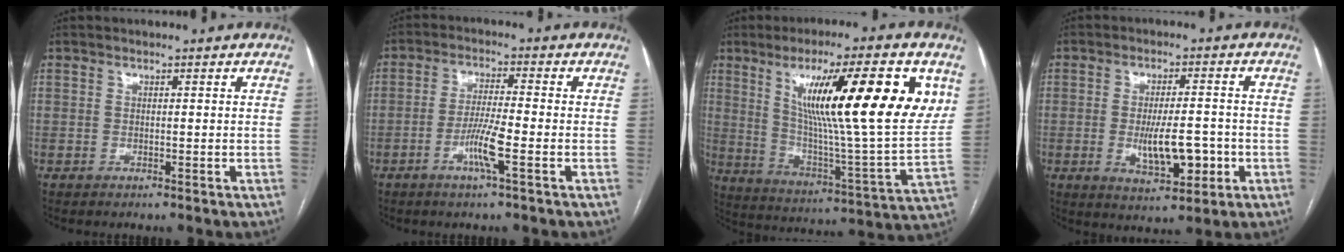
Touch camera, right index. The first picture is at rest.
{"total": 5.9, "force": [-2.4, -0.1, 5.4], "torque": [-0.105, -0.006, -0.046]}
{"total": 23.6, "force": [9.1, 2.0, 21.7], "torque": [-0.335, -0.004, 0.137]}
{"total": 8.2, "force": [-1.8, 2.6, 7.6], "torque": [-0.127, -0.004, -0.023]}